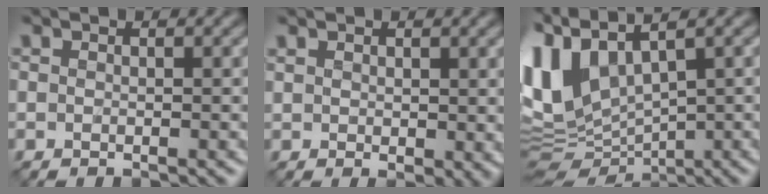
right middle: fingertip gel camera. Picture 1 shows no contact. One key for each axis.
{"total": 1.8, "fx": 0.9, "fy": 0.7, "fz": 1.5, "tx": -0.024, "ty": -0.003, "tz": 0.021}
{"total": 9.3, "fx": 1.5, "fy": 5.1, "fz": 7.7, "tx": -0.180, "ty": 0.000, "tz": 0.032}